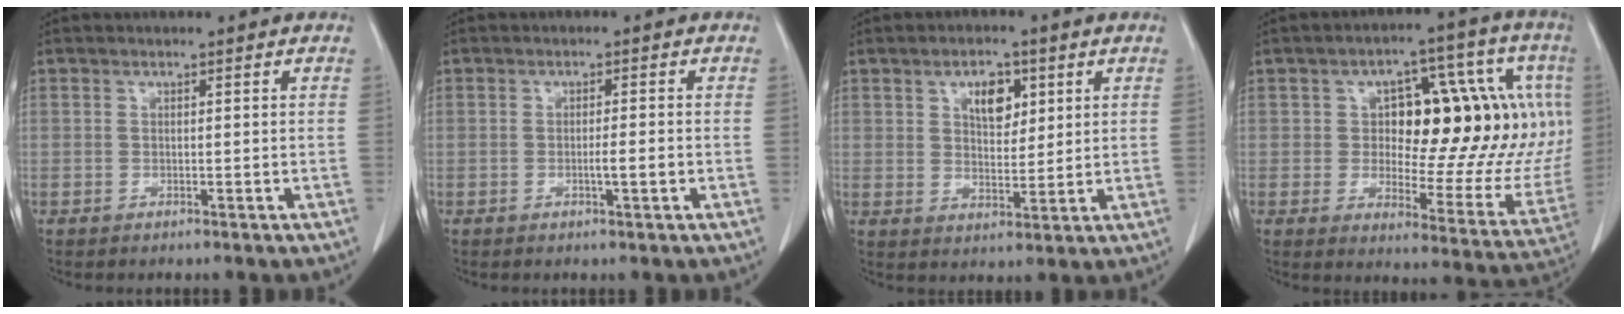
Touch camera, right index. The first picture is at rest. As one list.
[{"total": 2.0, "force": [-0.6, 0.0, 1.9], "torque": [-0.031, 0.000, -0.012]}, {"total": 5.5, "force": [2.4, 2.9, 4.0], "torque": [-0.066, 0.003, 0.043]}, {"total": 22.0, "force": [4.0, 9.3, 19.5], "torque": [-0.229, 0.036, 0.062]}]